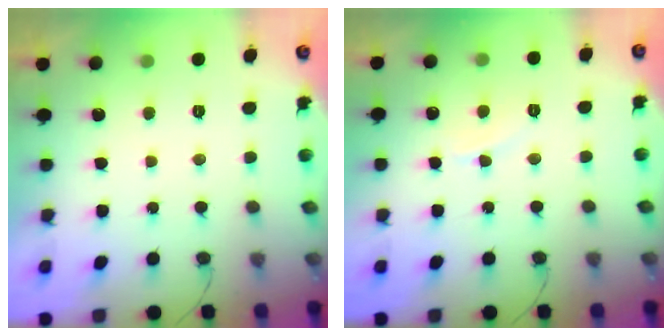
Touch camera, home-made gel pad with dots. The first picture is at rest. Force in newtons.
{"total": 4.9, "press": 4.8, "slide": 0.3}